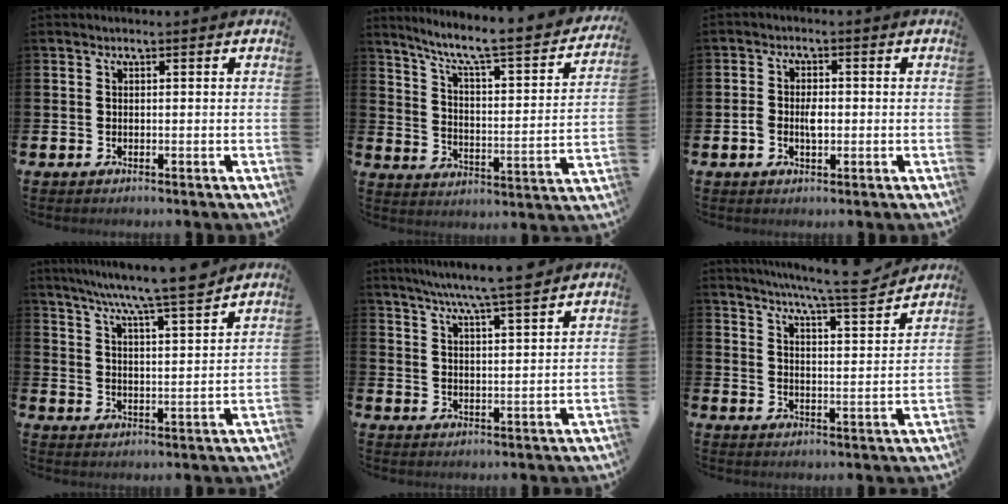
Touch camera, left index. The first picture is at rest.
{"total": 7.0, "force": [6.0, 0.9, 3.6], "torque": [-0.094, -0.048, 0.092]}
{"total": 2.9, "force": [-0.5, 1.8, 2.2], "torque": [-0.028, -0.001, -0.013]}
{"total": 7.7, "force": [7.1, -0.4, 2.8], "torque": [-0.072, -0.048, 0.122]}
{"total": 7.0, "force": [6.4, -0.3, 2.6], "torque": [-0.064, -0.033, 0.112]}
{"total": 7.5, "force": [7.0, -0.1, 2.7], "torque": [-0.053, -0.050, 0.117]}